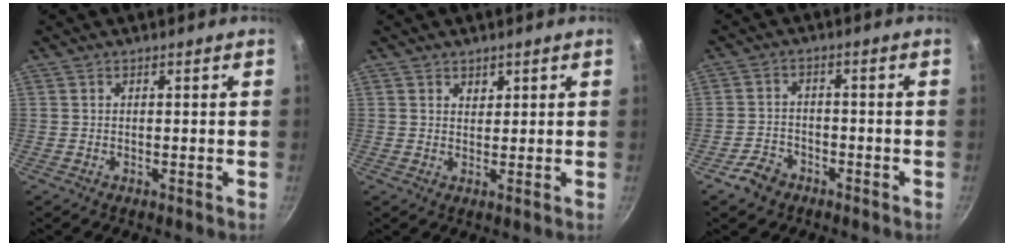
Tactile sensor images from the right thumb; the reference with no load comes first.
{"total": 1.6, "force": [1.0, 1.1, 0.5], "torque": [0.002, -0.006, 0.014]}
{"total": 4.8, "force": [-3.2, 3.2, 1.6], "torque": [-0.020, 0.033, -0.056]}